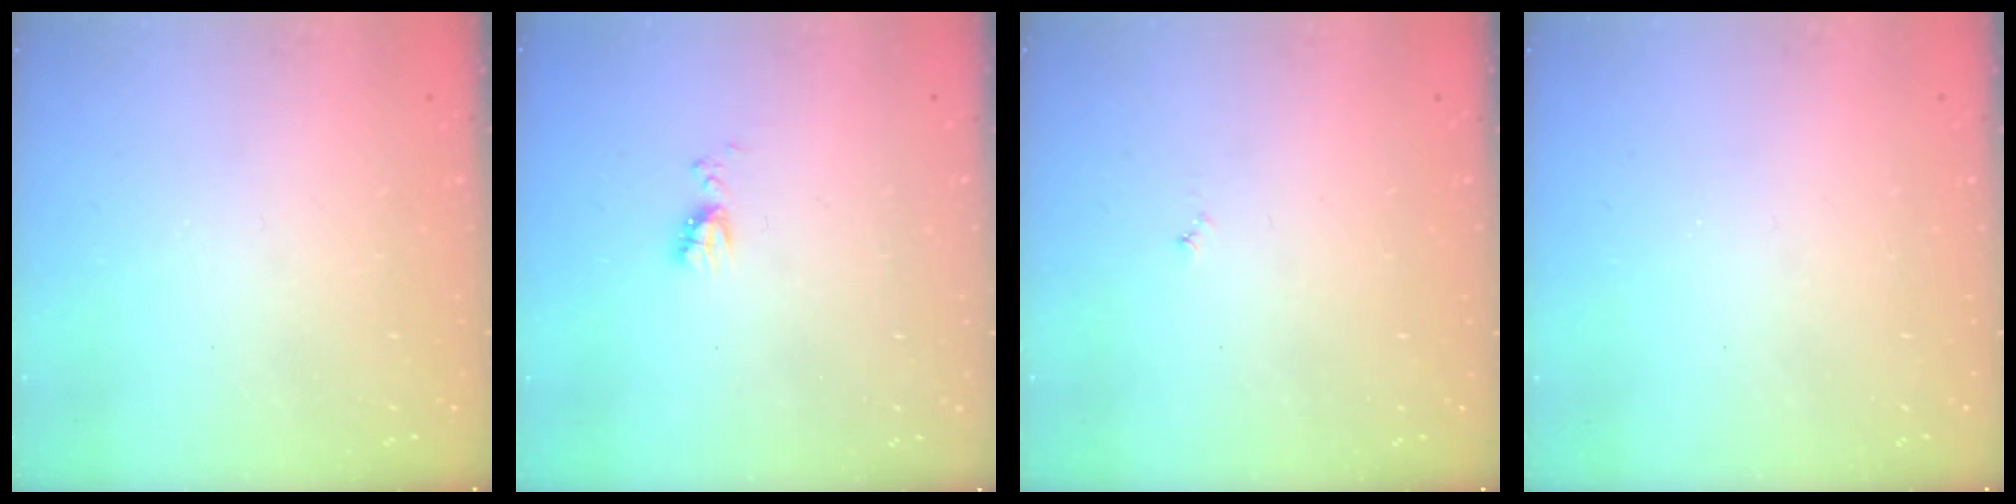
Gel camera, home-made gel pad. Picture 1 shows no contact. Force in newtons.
{"total": 5.7, "press": 5.7, "slide": 0.8}
{"total": 3.0, "press": 2.9, "slide": 0.3}
{"total": 0.0}